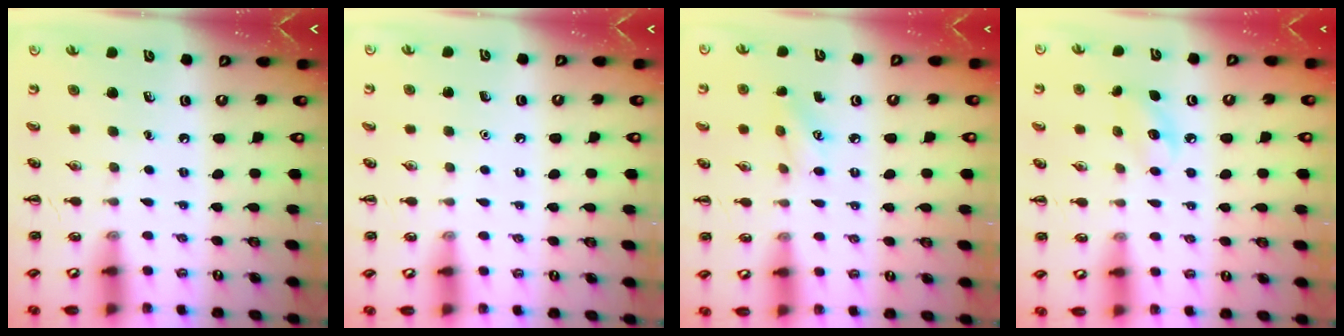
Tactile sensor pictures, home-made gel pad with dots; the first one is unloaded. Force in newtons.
{"total": 1.6, "press": 1.6, "slide": 0.1}
{"total": 6.0, "press": 5.8, "slide": 1.3}
{"total": 7.2, "press": 7.0, "slide": 1.9}